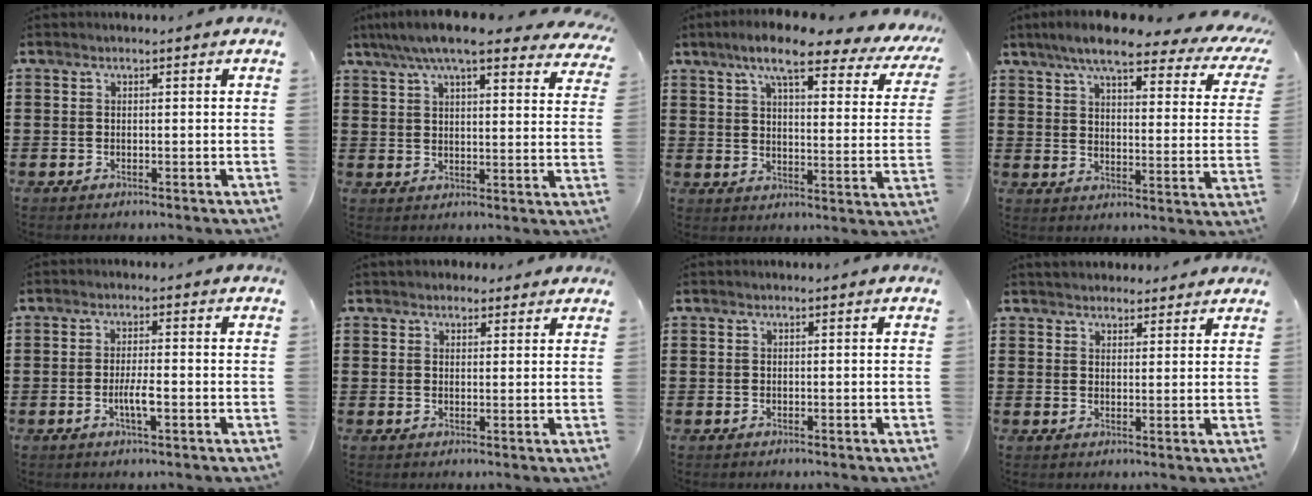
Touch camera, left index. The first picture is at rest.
{"total": 8.8, "force": [7.4, 0.9, 4.7], "torque": [-0.105, -0.020, 0.130]}
{"total": 10.0, "force": [7.6, 1.5, 6.3], "torque": [-0.133, -0.029, 0.124]}
{"total": 8.7, "force": [6.8, 1.1, 5.3], "torque": [-0.112, -0.033, 0.111]}
{"total": 3.6, "force": [-1.1, 0.7, 3.3], "torque": [-0.064, -0.001, -0.023]}
{"total": 2.3, "force": [1.9, 1.2, 0.2], "torque": [-0.001, 0.002, 0.036]}
{"total": 0.0}
{"total": 2.6, "force": [2.4, 0.8, -0.1], "torque": [-0.004, 0.001, 0.047]}